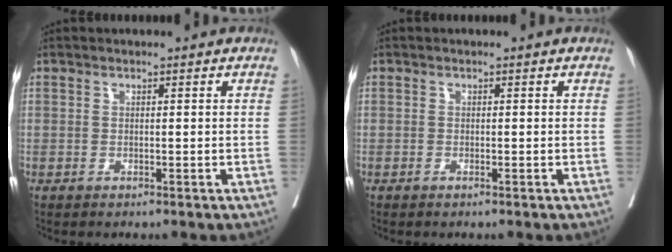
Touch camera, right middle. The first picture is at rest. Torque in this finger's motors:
{"motor_torque": [-0.02, -0.69, -0.04, -0.01]}